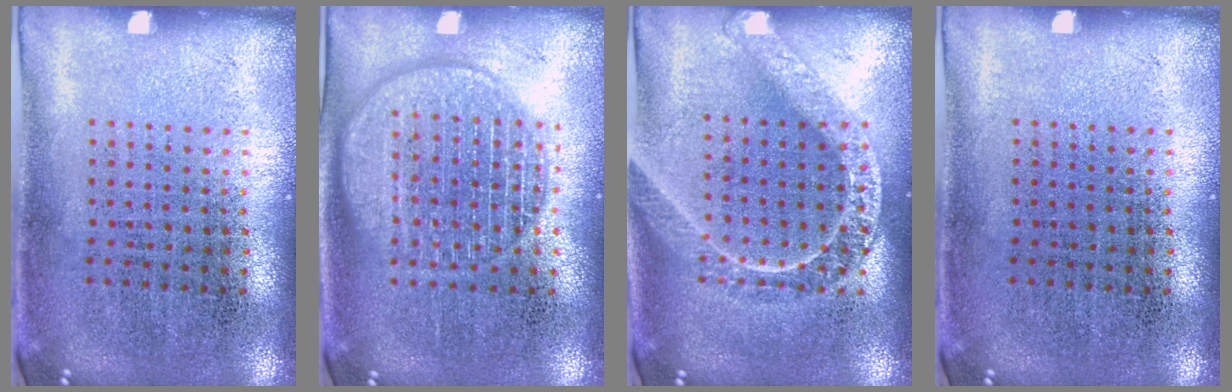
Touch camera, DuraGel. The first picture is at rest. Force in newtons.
{"total": 3.3, "press": 3.3, "slide": 0.4}
{"total": 1.6, "press": 1.6, "slide": 0.2}
{"total": 0.0}